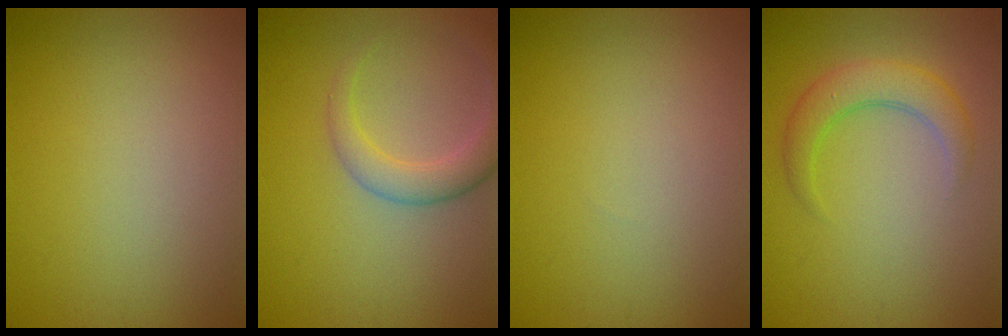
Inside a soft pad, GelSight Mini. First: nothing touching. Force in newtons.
{"total": 3.3, "press": 3.3, "slide": 0.1}
{"total": 0.0}
{"total": 3.6, "press": 3.6, "slide": 0.1}